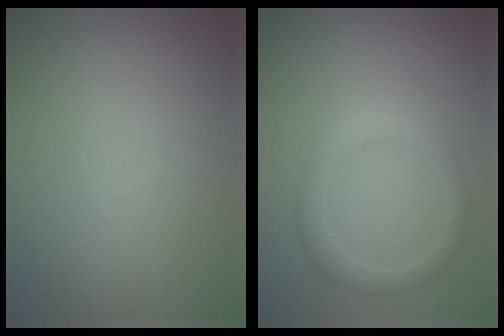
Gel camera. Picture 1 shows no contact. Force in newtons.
{"total": 2.4, "press": 2.4, "slide": 0.1}